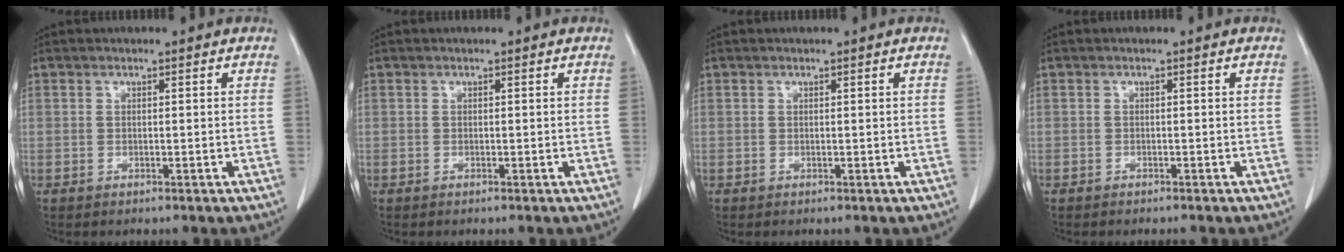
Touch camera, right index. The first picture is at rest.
{"total": 0.0}
{"total": 0.0}
{"total": 1.0, "force": [-1.0, 0.1, 0.3], "torque": [-0.005, -0.002, -0.013]}